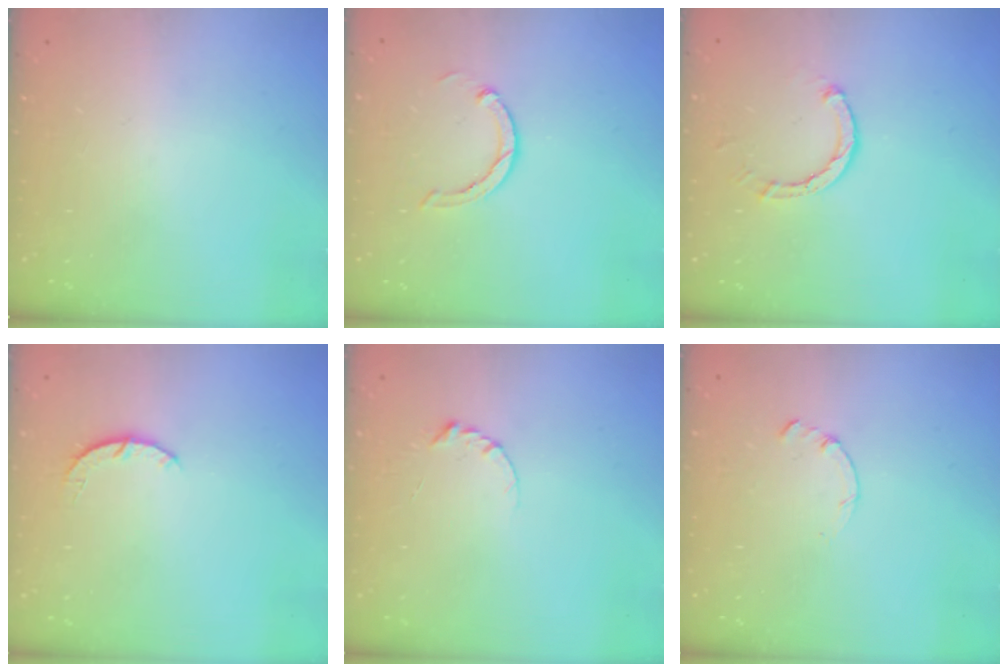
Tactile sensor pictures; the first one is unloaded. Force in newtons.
{"total": 3.0, "press": 3.0, "slide": 0.1}
{"total": 2.6, "press": 2.6, "slide": 0.1}
{"total": 3.4, "press": 3.4, "slide": 0.5}
{"total": 3.2, "press": 3.2, "slide": 0.3}
{"total": 0.0}